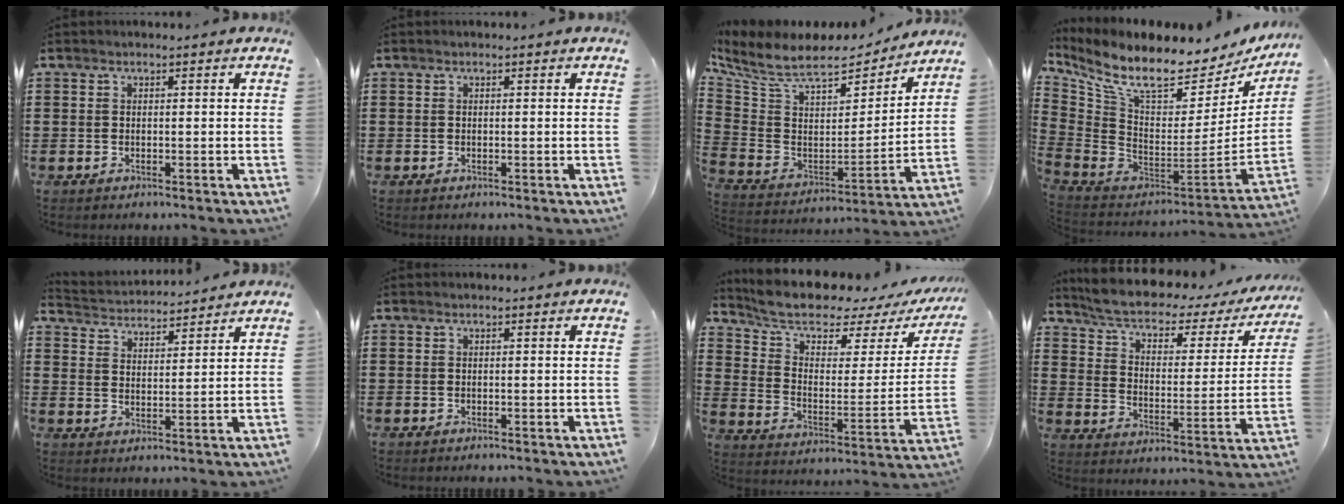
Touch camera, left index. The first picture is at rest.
{"total": 0.0}
{"total": 9.5, "force": [7.7, 3.1, 4.6], "torque": [-0.125, -0.048, 0.134]}
{"total": 10.1, "force": [7.7, 2.5, 6.1], "torque": [-0.139, -0.075, 0.129]}
{"total": 3.2, "force": [3.2, 0.2, -0.3], "torque": [-0.012, -0.021, 0.054]}
{"total": 0.0}
{"total": 7.7, "force": [6.8, 2.2, 2.9], "torque": [-0.095, -0.042, 0.118]}
{"total": 5.5, "force": [4.3, 1.6, 3.0], "torque": [-0.080, -0.030, 0.070]}